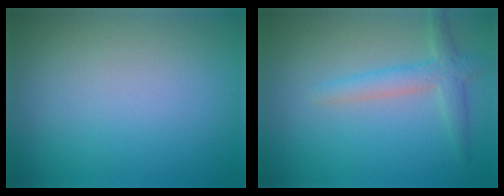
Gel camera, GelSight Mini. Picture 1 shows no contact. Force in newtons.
{"total": 2.8, "press": 2.8, "slide": 0.1}